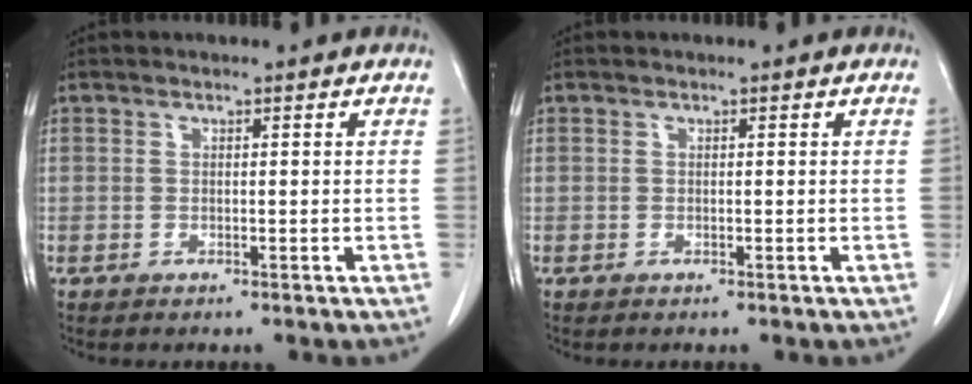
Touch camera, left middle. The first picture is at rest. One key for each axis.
{"total": 0.0}